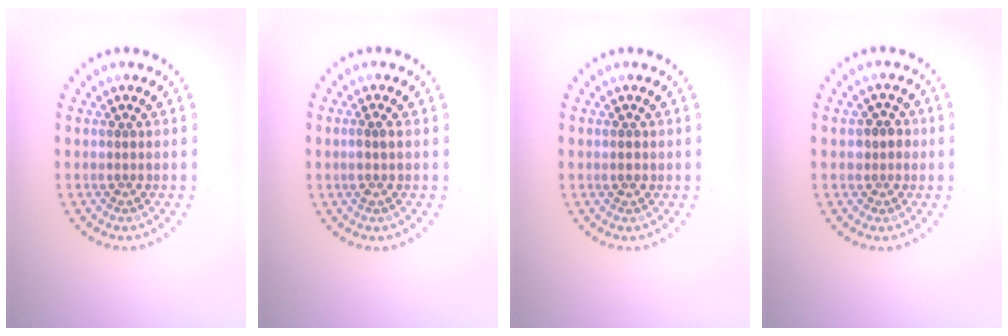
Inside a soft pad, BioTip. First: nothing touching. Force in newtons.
{"total": 0.8, "press": 0.7, "slide": 0.5}
{"total": 1.0, "press": 1.0, "slide": 0.0}
{"total": 1.8, "press": 1.6, "slide": 0.9}